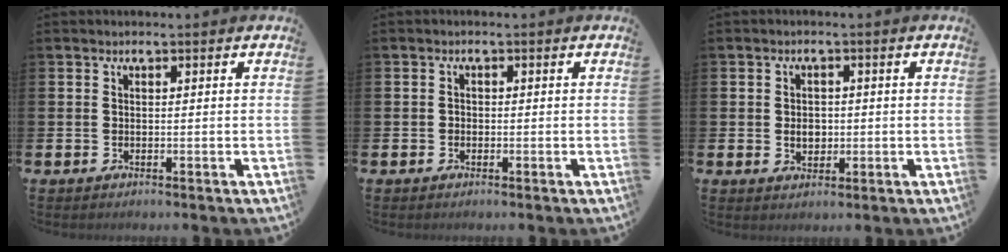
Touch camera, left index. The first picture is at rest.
{"total": 0.8, "force": [-0.4, 0.7, 0.2], "torque": [-0.008, 0.005, -0.008]}
{"total": 2.5, "force": [-0.1, 2.0, 1.5], "torque": [-0.013, 0.000, -0.009]}